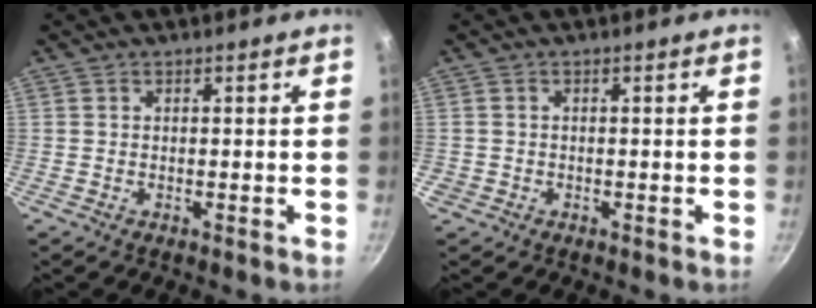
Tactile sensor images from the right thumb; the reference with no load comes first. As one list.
[{"total": 1.2, "force": [-0.4, 1.1, 0.1], "torque": [-0.005, 0.003, -0.002]}]